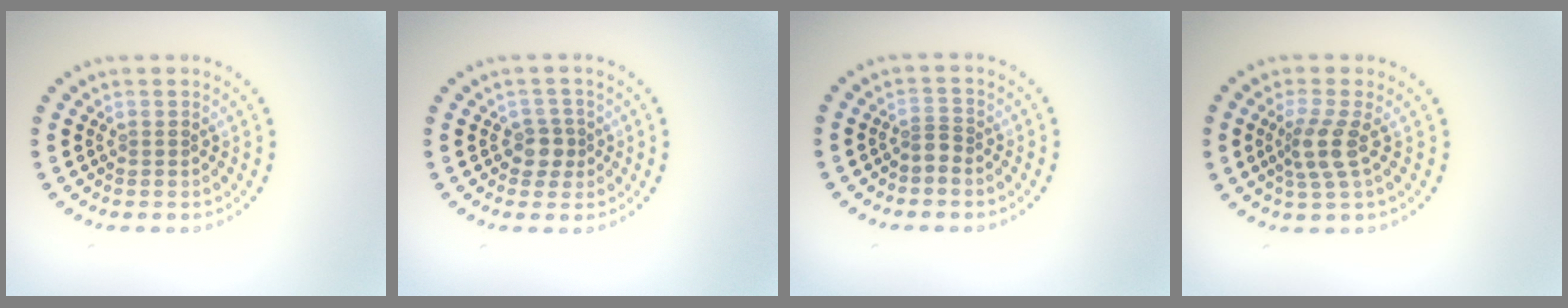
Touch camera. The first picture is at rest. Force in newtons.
{"total": 1.9, "press": 1.6, "slide": 0.9}
{"total": 0.9, "press": 0.5, "slide": 0.7}
{"total": 2.8, "press": 2.2, "slide": 1.7}